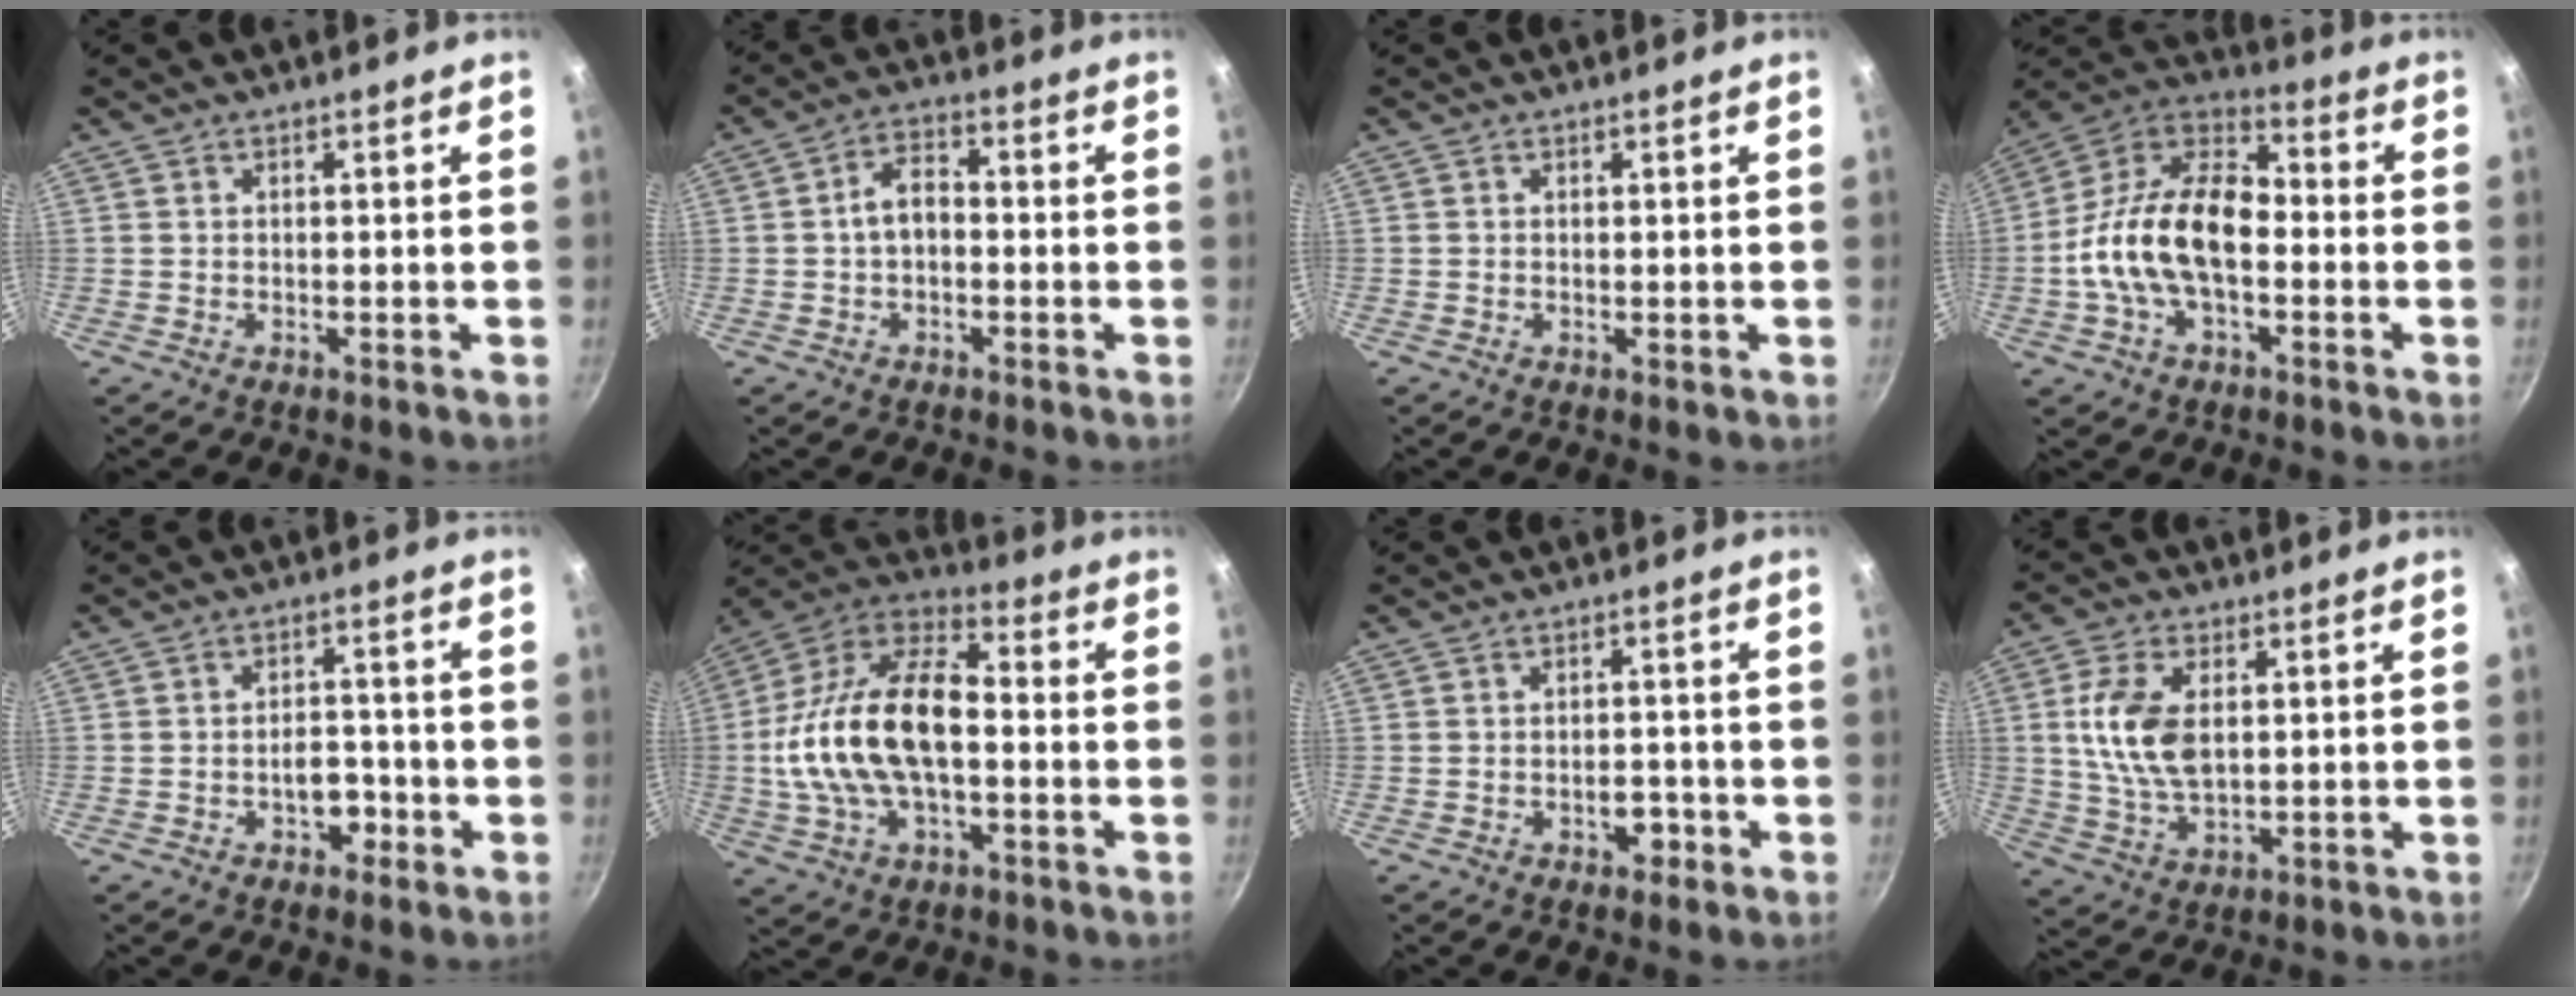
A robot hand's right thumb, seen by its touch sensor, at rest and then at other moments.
{"total": 5.2, "force": [-0.6, 3.3, 3.9], "torque": [-0.057, 0.024, -0.016]}
{"total": 0.0}
{"total": 18.4, "force": [-2.8, 10.5, 14.9], "torque": [-0.245, 0.045, -0.073]}
{"total": 4.8, "force": [-2.0, 3.1, 3.1], "torque": [-0.017, 0.019, -0.030]}
{"total": 21.6, "force": [-1.8, 11.7, 18.1], "torque": [-0.335, 0.042, -0.046]}
{"total": 3.3, "force": [-1.6, 2.0, 2.2], "torque": [-0.014, 0.012, -0.022]}
{"total": 11.3, "force": [1.8, 6.4, 9.1], "torque": [-0.173, -0.005, 0.035]}